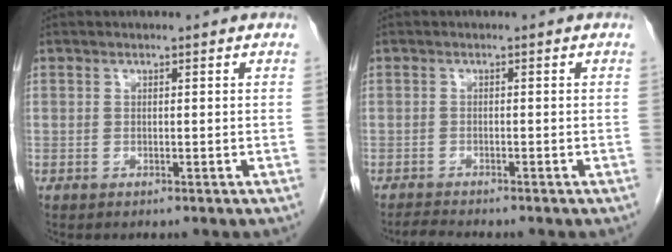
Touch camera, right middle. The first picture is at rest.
{"total": 1.9, "force": [-1.8, -0.3, 0.3], "torque": [-0.014, -0.010, -0.034]}